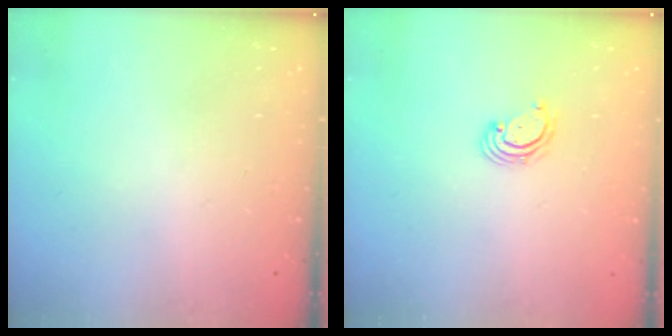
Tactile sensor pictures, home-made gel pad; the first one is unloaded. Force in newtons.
{"total": 2.7, "press": 2.6, "slide": 0.6}